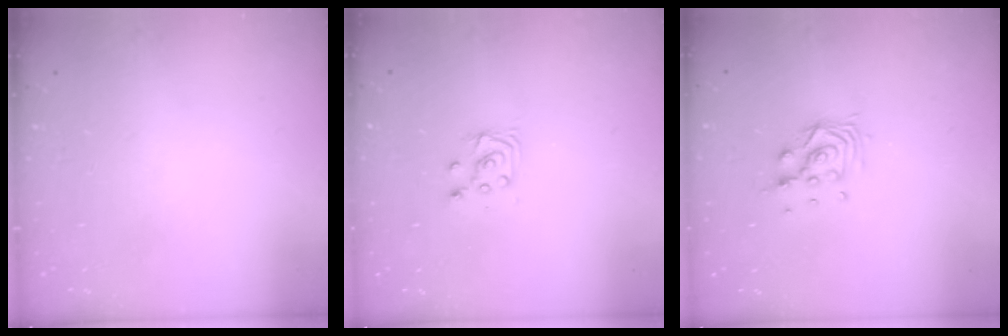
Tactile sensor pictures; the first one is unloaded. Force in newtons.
{"total": 5.2, "press": 5.2, "slide": 0.5}
{"total": 8.6, "press": 8.5, "slide": 0.9}